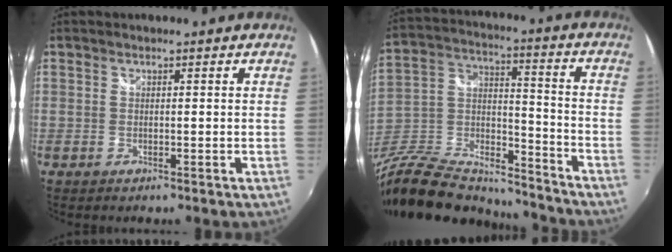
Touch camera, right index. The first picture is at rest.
{"total": 25.6, "force": [-20.3, 10.1, 11.9], "torque": [-0.260, 0.017, -0.330]}